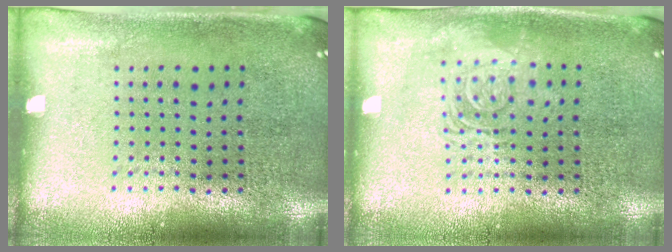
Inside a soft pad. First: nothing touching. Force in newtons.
{"total": 2.8, "press": 2.8, "slide": 0.5}